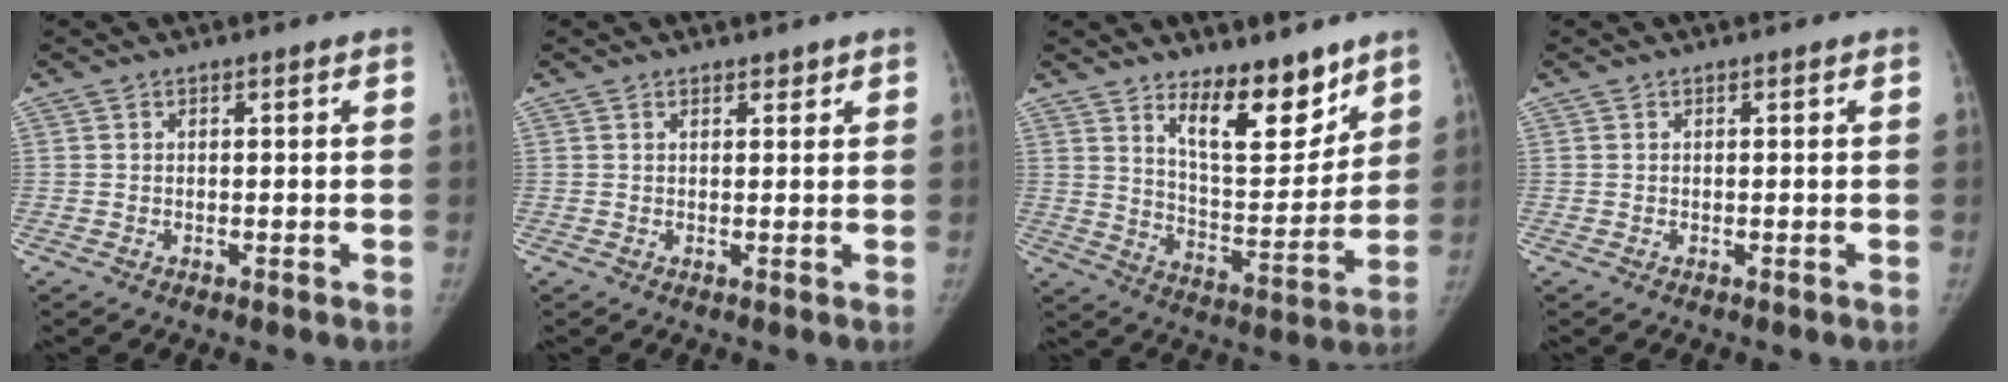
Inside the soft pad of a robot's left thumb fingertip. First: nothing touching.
{"total": 1.2, "force": [1.0, 0.6, 0.2], "torque": [0.006, -0.007, 0.012]}
{"total": 13.6, "force": [9.6, 5.2, 8.2], "torque": [-0.085, -0.085, 0.165]}
{"total": 0.0}